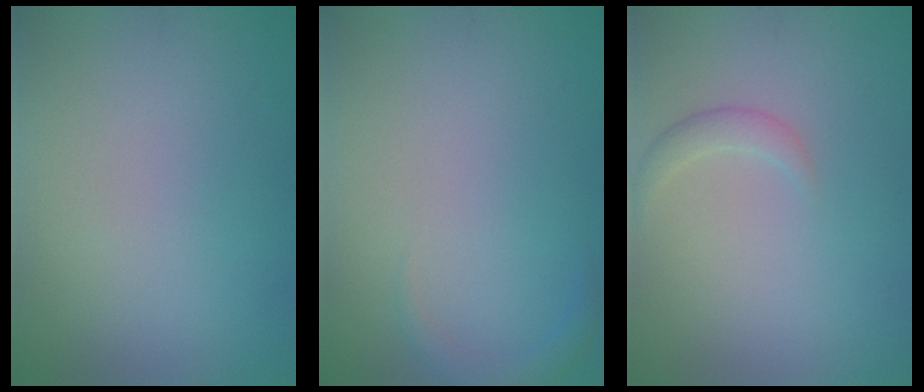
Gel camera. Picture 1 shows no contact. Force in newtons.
{"total": 1.2, "press": 1.2, "slide": 0.2}
{"total": 1.2, "press": 1.2, "slide": 0.0}